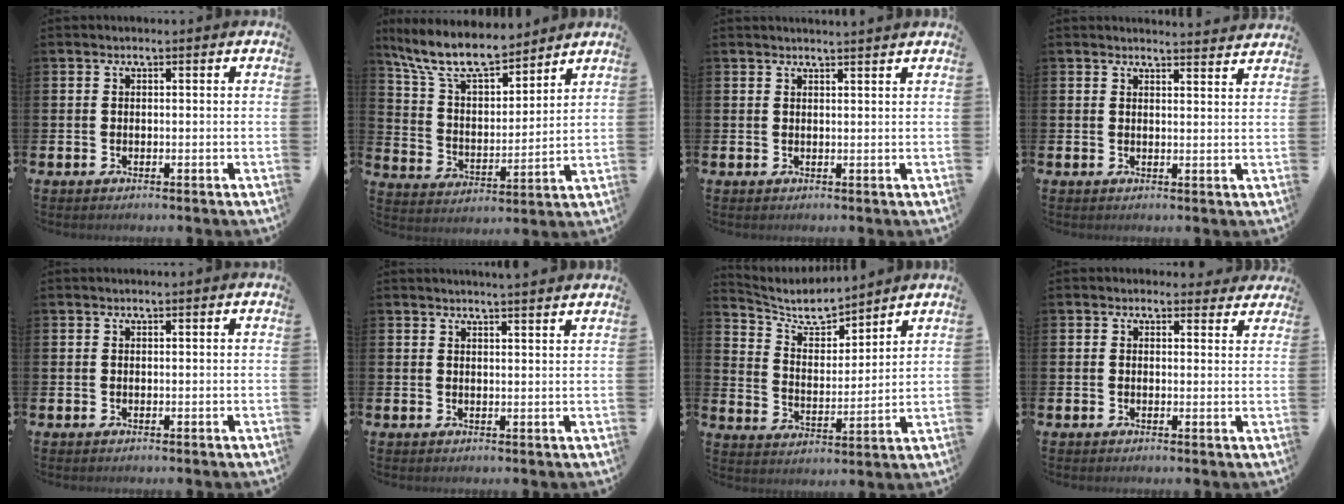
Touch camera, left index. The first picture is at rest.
{"total": 10.4, "force": [9.1, 2.7, 4.3], "torque": [-0.126, -0.045, 0.165]}
{"total": 1.3, "force": [1.3, -0.3, 0.0], "torque": [0.003, -0.008, 0.024]}
{"total": 2.7, "force": [2.7, -0.2, -0.2], "torque": [0.008, -0.022, 0.047]}
{"total": 0.0}
{"total": 2.5, "force": [2.4, -0.5, 0.0], "torque": [0.007, -0.017, 0.042]}
{"total": 6.6, "force": [6.2, 1.5, 1.8], "torque": [-0.061, -0.039, 0.106]}
{"total": 1.8, "force": [1.6, 0.8, 0.1], "torque": [0.011, -0.006, 0.024]}